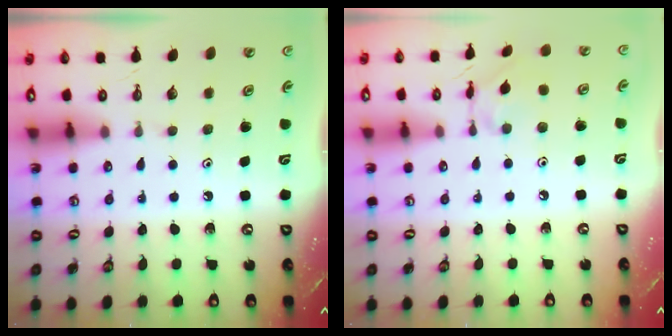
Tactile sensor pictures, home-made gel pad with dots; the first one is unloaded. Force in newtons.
{"total": 4.7, "press": 4.7, "slide": 0.2}